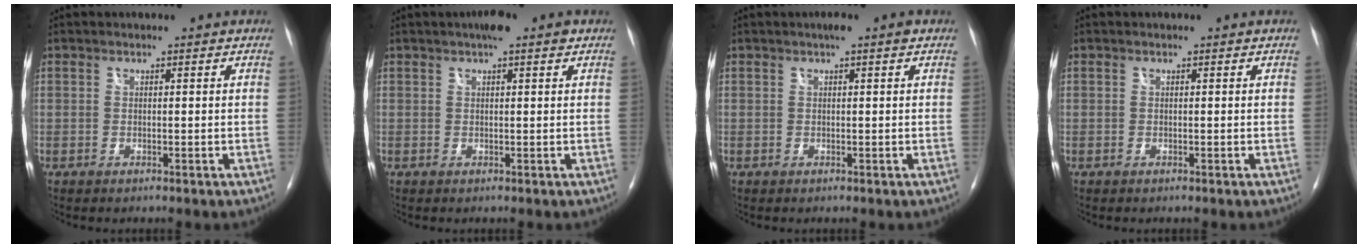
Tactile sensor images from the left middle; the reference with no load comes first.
{"total": 3.7, "force": [2.3, 0.7, 2.7], "torque": [-0.043, 0.019, 0.033]}
{"total": 1.6, "force": [1.0, 0.0, 1.3], "torque": [-0.021, 0.010, 0.014]}
{"total": 0.0}